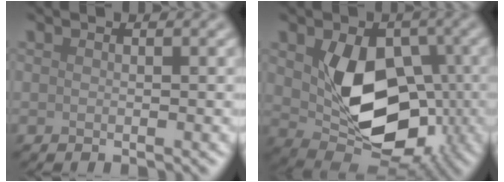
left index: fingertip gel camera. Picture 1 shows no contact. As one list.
[{"total": 9.0, "force": [-0.2, 6.2, 6.6], "torque": [-0.118, -0.023, 0.012]}]